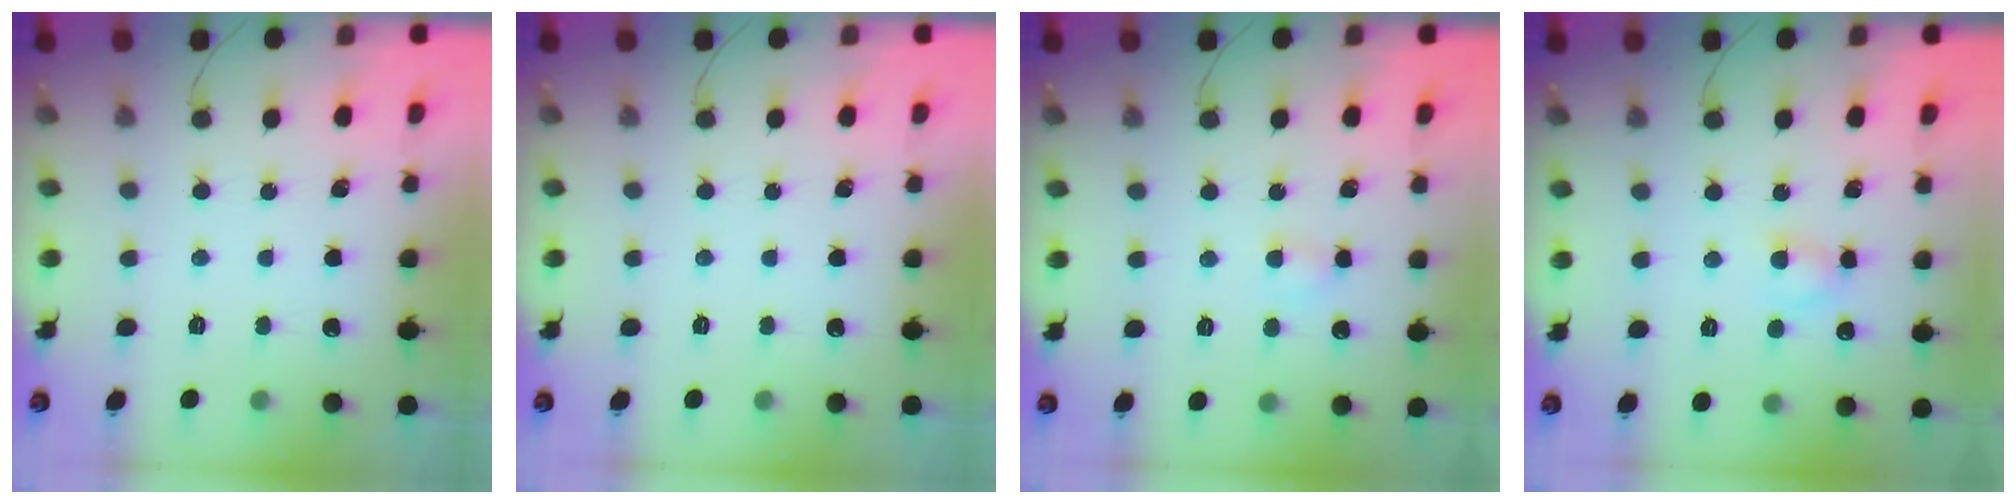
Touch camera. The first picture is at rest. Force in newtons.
{"total": 0.0}
{"total": 2.9, "press": 2.8, "slide": 0.8}
{"total": 3.6, "press": 3.4, "slide": 1.0}